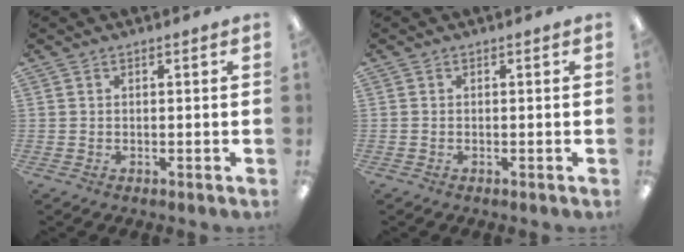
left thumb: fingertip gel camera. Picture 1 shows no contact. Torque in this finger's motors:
{"motor_torque": [0.00, 0.00, 0.00, 0.00, 0.00]}